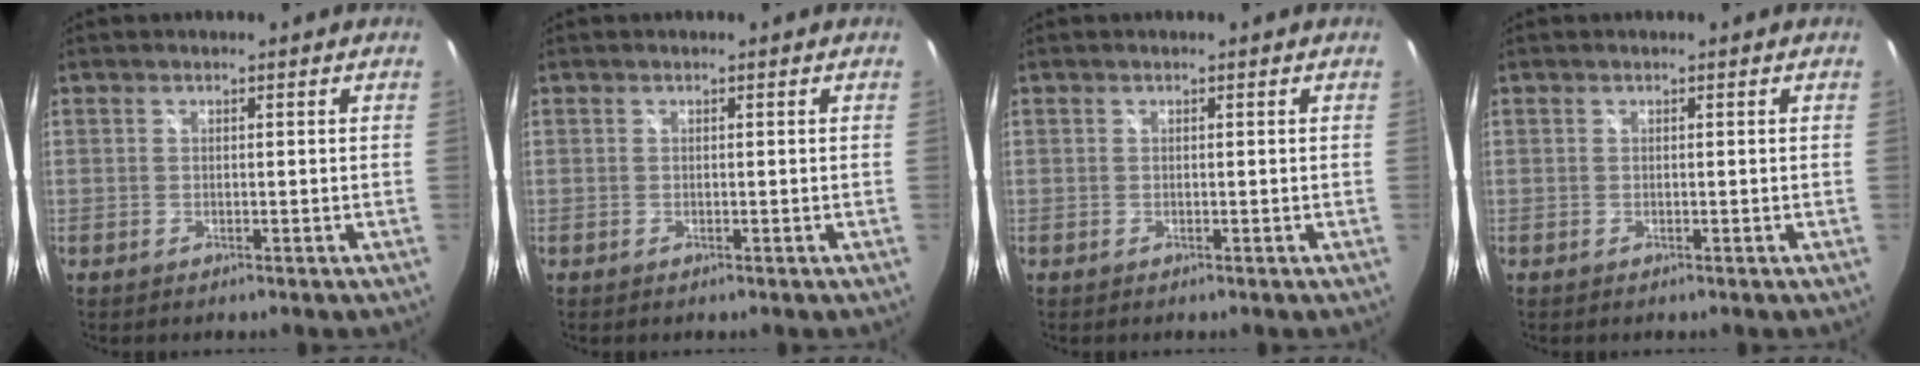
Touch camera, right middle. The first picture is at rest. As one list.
[{"total": 0.0}, {"total": 0.0}, {"total": 0.0}]